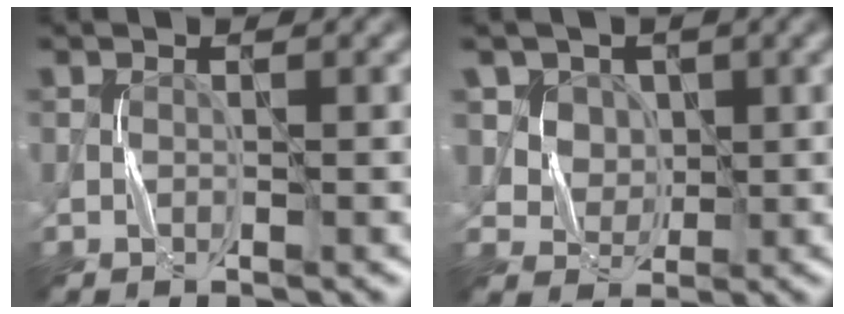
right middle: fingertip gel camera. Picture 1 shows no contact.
{"total": 5.0, "force": [2.3, 4.0, 2.0], "torque": [-0.042, -0.005, 0.043]}